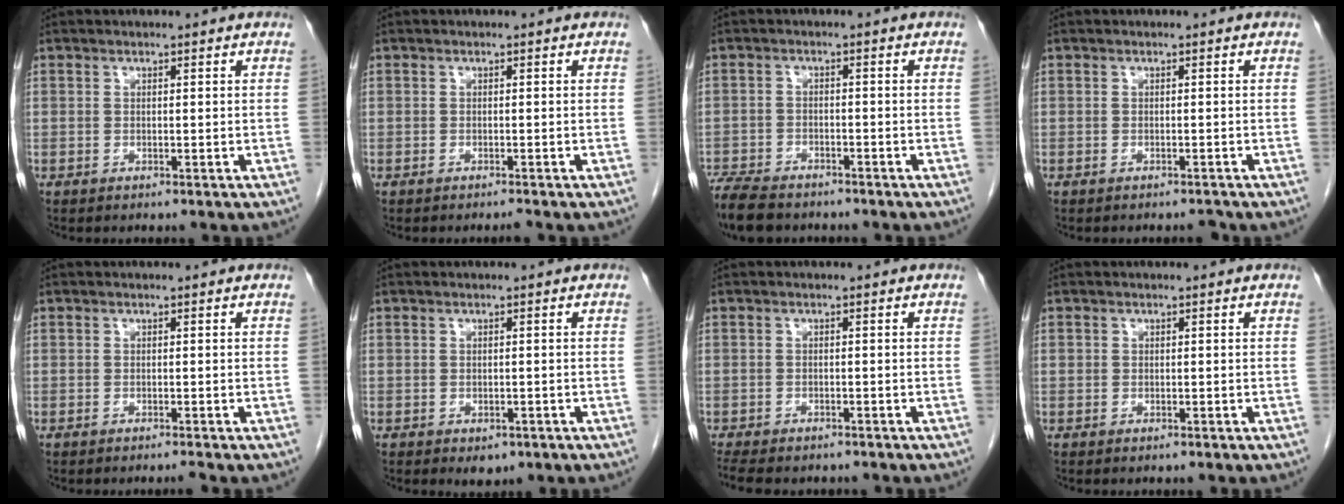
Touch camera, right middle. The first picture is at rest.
{"total": 0.5, "force": [-0.5, -0.1, 0.1], "torque": [-0.003, -0.001, -0.008]}
{"total": 8.3, "force": [-7.0, 2.9, 3.4], "torque": [-0.057, -0.014, -0.117]}
{"total": 0.8, "force": [-0.8, 0.1, 0.2], "torque": [-0.005, -0.001, -0.011]}
{"total": 0.6, "force": [-0.5, -0.3, 0.2], "torque": [-0.004, 0.000, -0.009]}
{"total": 2.3, "force": [-1.3, 1.4, 1.2], "torque": [-0.010, 0.001, -0.006]}
{"total": 8.4, "force": [-7.0, 3.0, 3.6], "torque": [-0.063, -0.003, -0.097]}
{"total": 0.6, "force": [-0.2, 0.6, 0.2], "torque": [-0.002, 0.003, -0.002]}